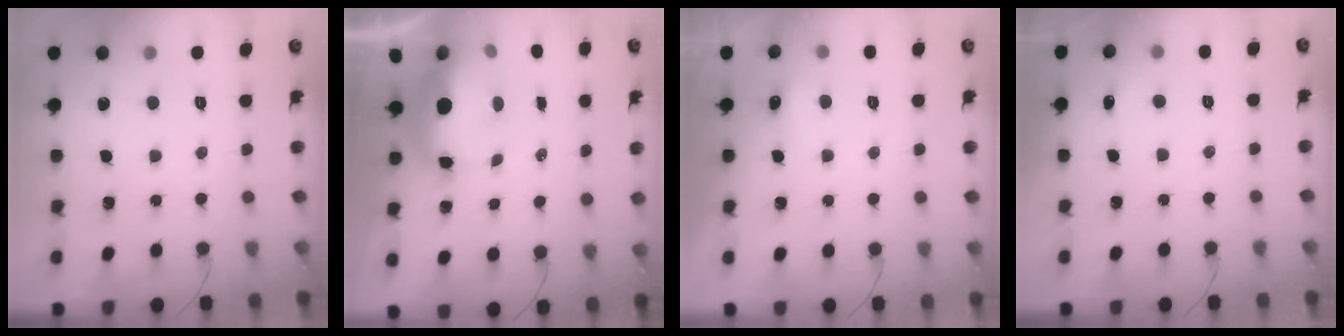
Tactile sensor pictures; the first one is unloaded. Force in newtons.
{"total": 9.3, "press": 9.1, "slide": 1.9}
{"total": 3.7, "press": 3.6, "slide": 0.7}
{"total": 3.4, "press": 3.3, "slide": 1.0}